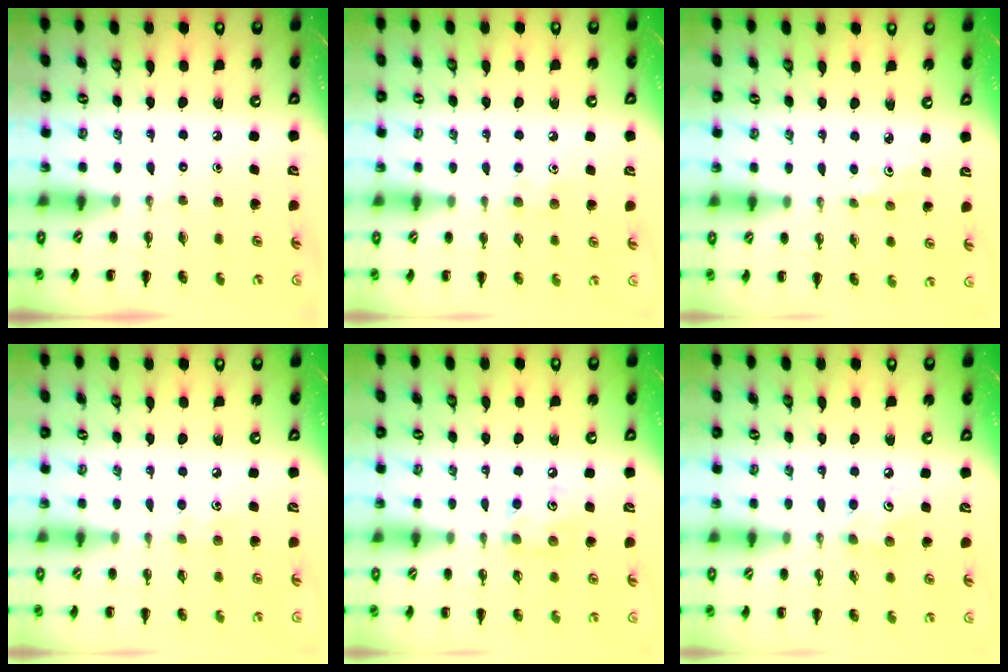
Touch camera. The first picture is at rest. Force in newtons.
{"total": 5.0, "press": 4.7, "slide": 1.6}
{"total": 2.8, "press": 2.6, "slide": 0.9}
{"total": 3.6, "press": 3.5, "slide": 0.8}
{"total": 5.7, "press": 5.7, "slide": 0.4}
{"total": 4.8, "press": 4.7, "slide": 1.2}